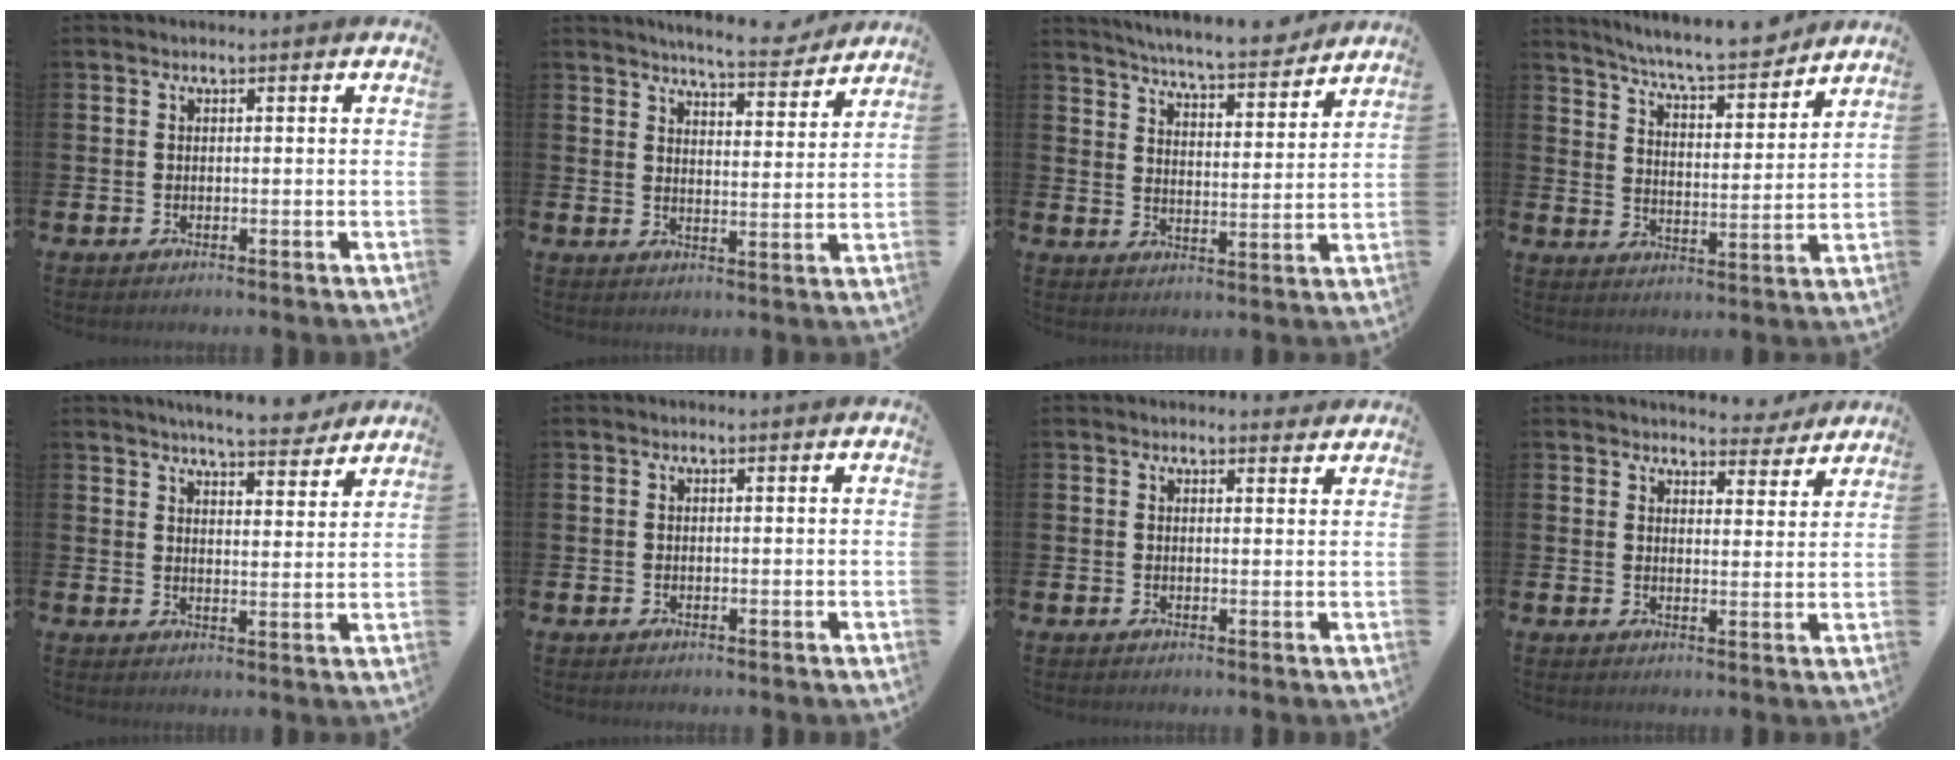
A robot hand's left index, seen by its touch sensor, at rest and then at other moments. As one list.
[{"total": 6.2, "force": [6.1, 0.5, 1.4], "torque": [-0.026, -0.039, 0.104]}, {"total": 6.5, "force": [6.3, 0.2, 1.6], "torque": [-0.050, -0.045, 0.107]}, {"total": 7.4, "force": [7.1, 0.3, 2.2], "torque": [-0.066, -0.057, 0.120]}, {"total": 6.3, "force": [6.1, 0.5, 1.6], "torque": [-0.030, -0.035, 0.107]}, {"total": 0.0}, {"total": 1.4, "force": [1.3, 0.2, 0.0], "torque": [0.007, -0.005, 0.023]}, {"total": 4.7, "force": [4.5, 1.2, 0.3], "torque": [-0.001, -0.031, 0.079]}]